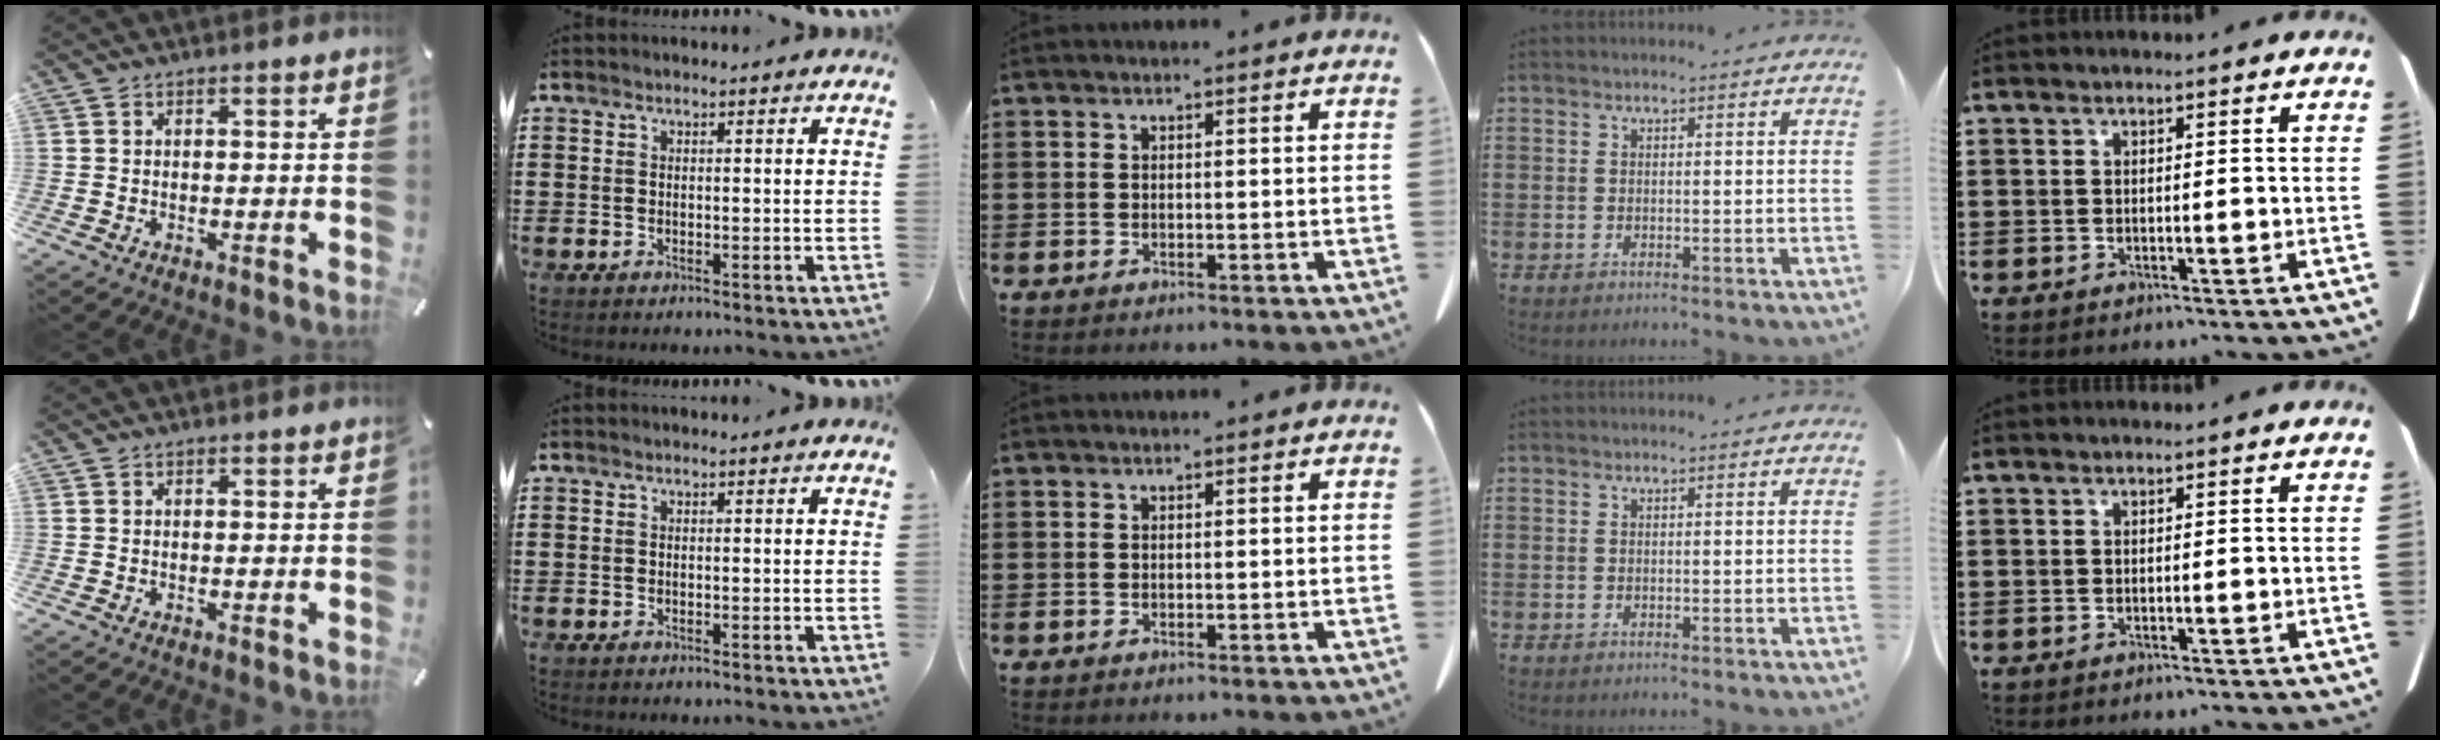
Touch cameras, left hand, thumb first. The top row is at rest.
{}